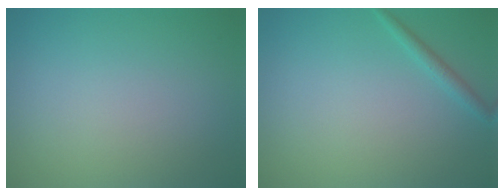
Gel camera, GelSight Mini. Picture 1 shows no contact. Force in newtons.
{"total": 1.1, "press": 1.1, "slide": 0.0}